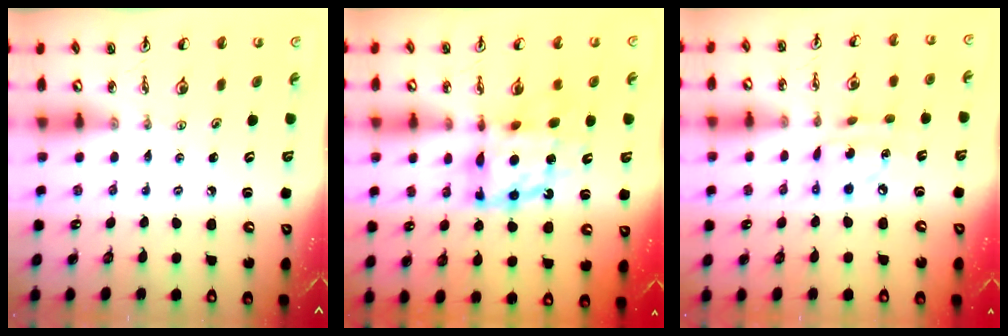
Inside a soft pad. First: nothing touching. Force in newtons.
{"total": 11.8, "press": 11.7, "slide": 1.0}
{"total": 7.5, "press": 7.5, "slide": 0.4}